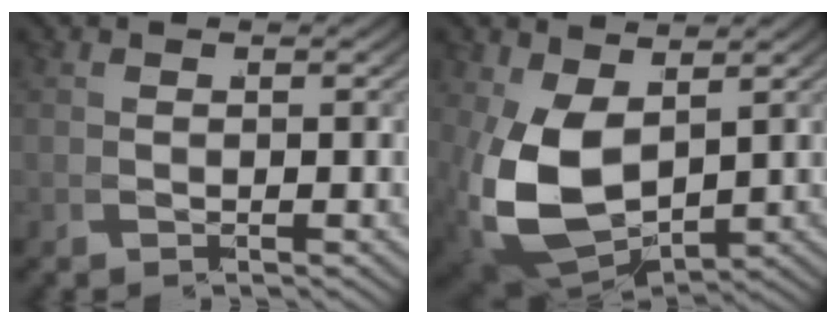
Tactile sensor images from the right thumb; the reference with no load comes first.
{"total": 10.4, "force": [-0.8, 7.2, 7.4], "torque": [-0.213, -0.070, 0.029]}